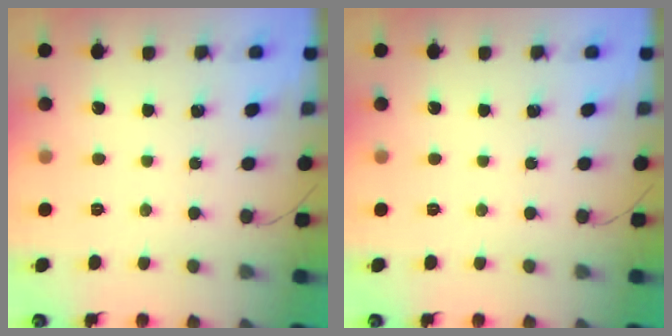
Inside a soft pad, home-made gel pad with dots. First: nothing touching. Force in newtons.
{"total": 0.0}